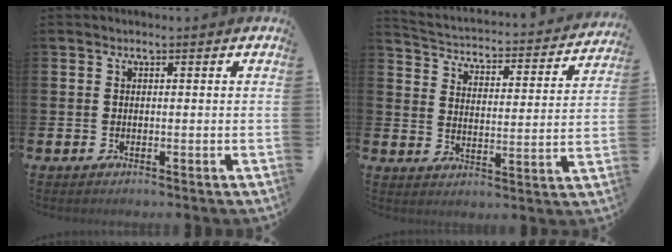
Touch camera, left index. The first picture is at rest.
{"total": 3.1, "force": [2.9, 0.8, 0.7], "torque": [-0.035, -0.037, 0.037]}